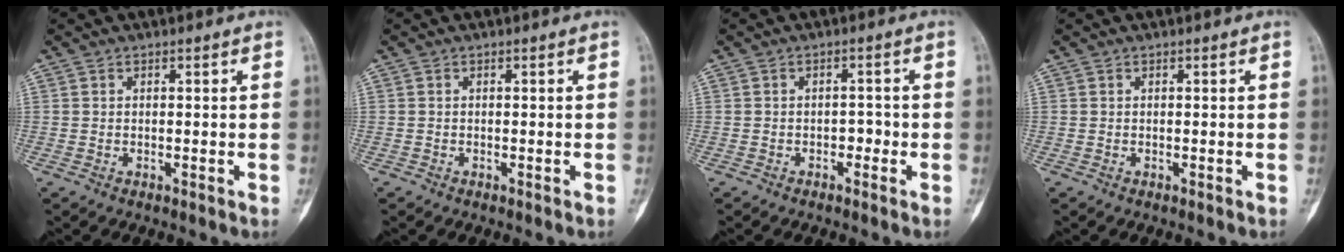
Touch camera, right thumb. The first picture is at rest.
{"total": 0.0}
{"total": 2.0, "force": [-0.8, 1.4, 1.2], "torque": [-0.005, 0.010, -0.016]}
{"total": 0.0}